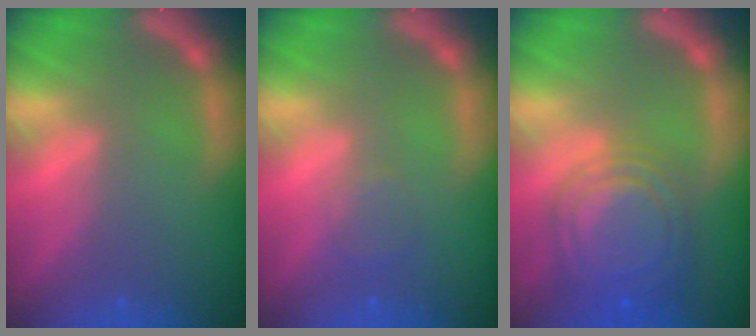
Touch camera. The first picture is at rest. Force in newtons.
{"total": 1.5}
{"total": 9.5}